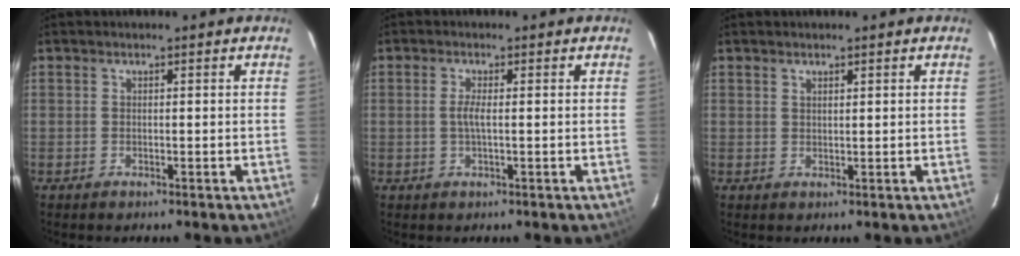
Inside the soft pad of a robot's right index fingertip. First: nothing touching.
{"total": 2.0, "force": [0.0, 0.2, 2.0], "torque": [-0.043, -0.001, -0.003]}
{"total": 0.9, "force": [0.8, 0.4, 0.4], "torque": [-0.006, 0.001, 0.015]}